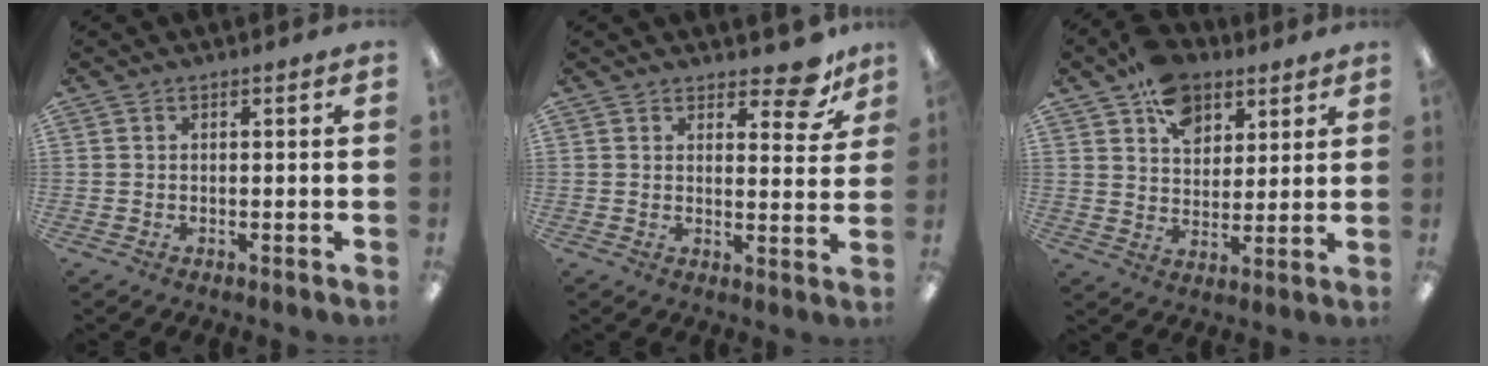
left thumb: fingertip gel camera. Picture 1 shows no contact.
{"total": 8.0, "force": [6.2, 3.2, 4.0], "torque": [-0.039, -0.037, 0.104]}
{"total": 11.3, "force": [6.8, 7.6, 4.8], "torque": [-0.065, -0.033, 0.124]}